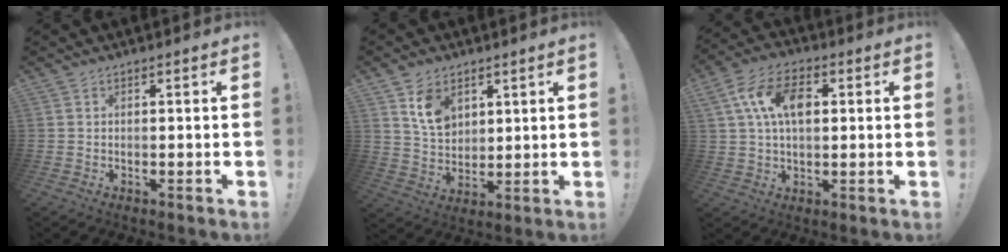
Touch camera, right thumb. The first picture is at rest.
{"total": 9.6, "force": [5.2, 6.7, 4.5], "torque": [-0.076, -0.019, 0.103]}
{"total": 12.9, "force": [3.3, 7.9, 9.7], "torque": [-0.174, 0.008, 0.061]}